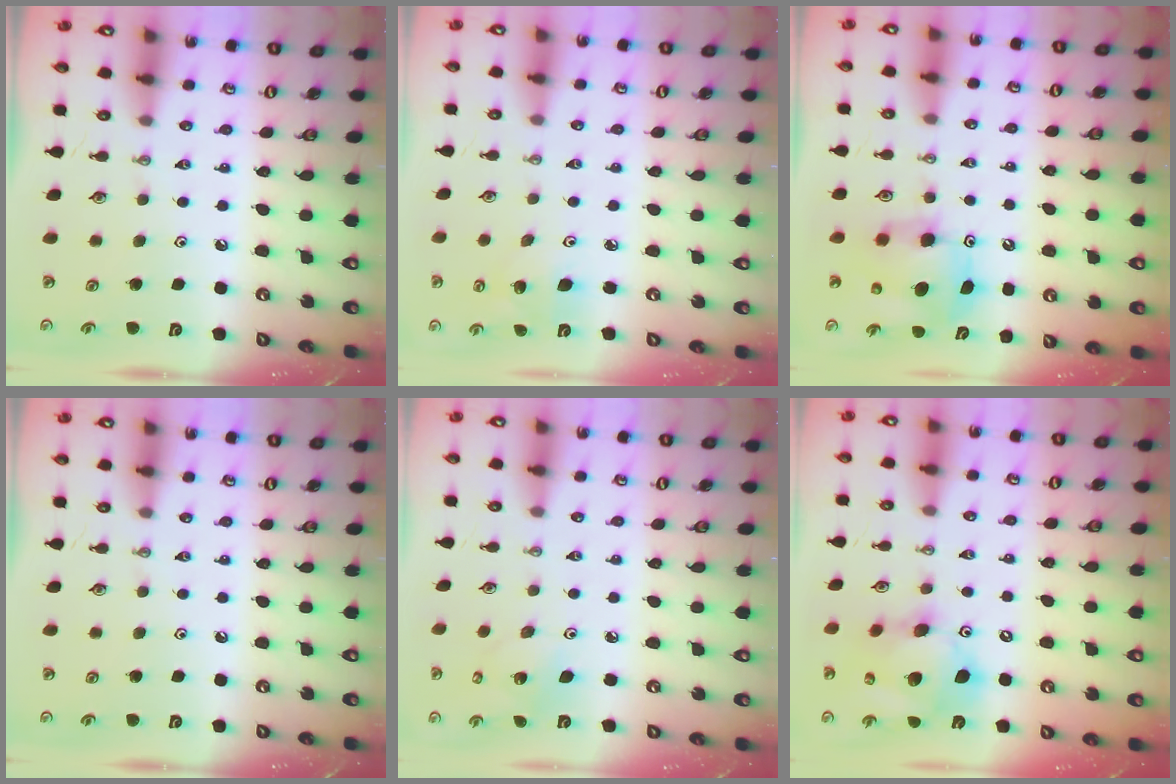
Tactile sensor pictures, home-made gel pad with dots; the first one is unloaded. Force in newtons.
{"total": 6.1, "press": 6.0, "slide": 1.0}
{"total": 7.7, "press": 7.7, "slide": 0.2}
{"total": 0.0}
{"total": 4.0, "press": 4.0, "slide": 0.3}
{"total": 14.4, "press": 14.2, "slide": 2.3}